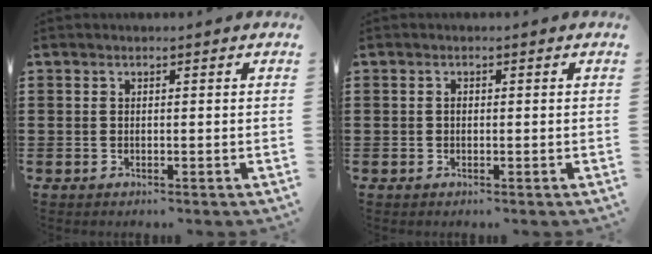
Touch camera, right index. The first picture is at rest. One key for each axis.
{"total": 0.6, "fx": -0.1, "fy": 0.4, "fz": 0.5, "tx": -0.011, "ty": 0.000, "tz": -0.002}